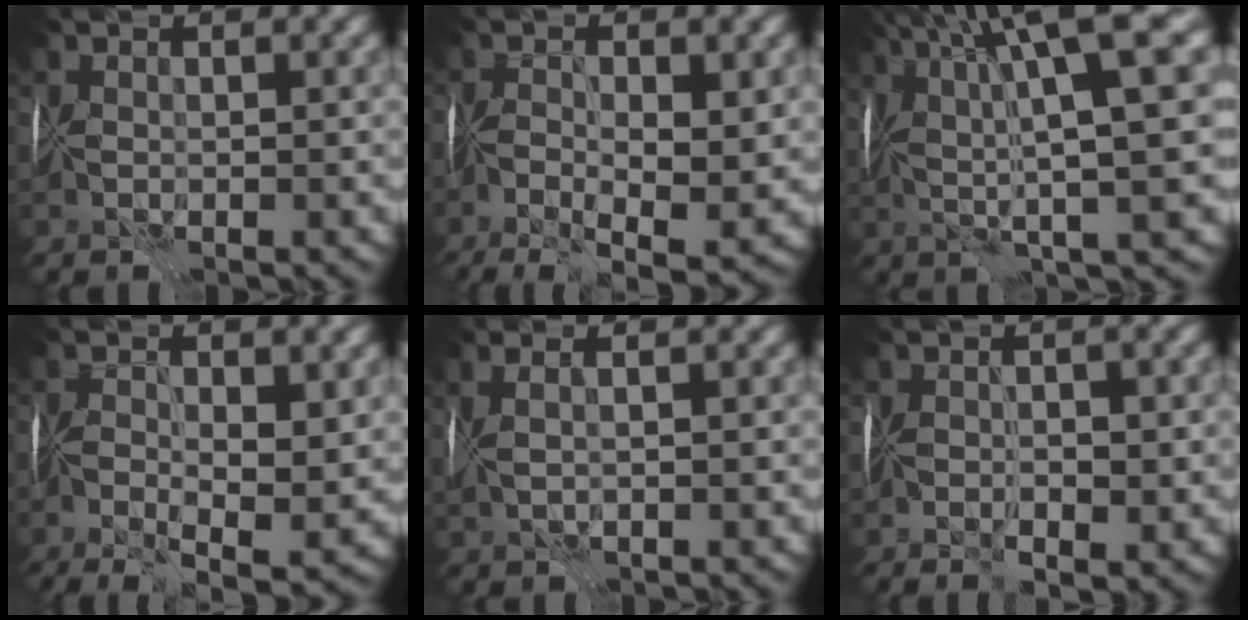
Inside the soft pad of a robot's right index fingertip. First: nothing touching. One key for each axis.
{"total": 7.8, "fx": -2.9, "fy": 2.3, "fz": 6.8, "tx": -0.121, "ty": -0.017, "tz": -0.043}
{"total": 11.9, "fx": 3.3, "fy": 1.7, "fz": 11.4, "tx": -0.183, "ty": 0.021, "tz": 0.061}
{"total": 7.3, "fx": -2.1, "fy": 2.2, "fz": 6.7, "tx": -0.116, "ty": -0.018, "tz": -0.027}
{"total": 1.9, "fx": 1.0, "fy": 0.4, "fz": 1.6, "tx": -0.021, "ty": 0.018, "tz": 0.008}
{"total": 2.5, "fx": -1.1, "fy": 0.8, "fz": 2.1, "tx": -0.034, "ty": -0.006, "tz": -0.017}